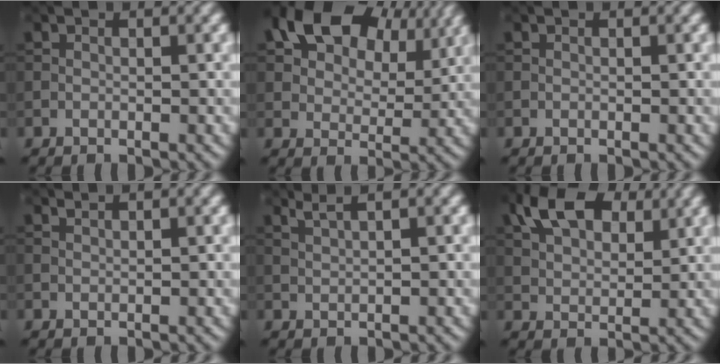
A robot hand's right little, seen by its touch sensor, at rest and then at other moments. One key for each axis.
{"total": 12.5, "fx": 6.8, "fy": 7.4, "fz": 7.4, "tx": -0.131, "ty": 0.022, "tz": 0.107}
{"total": 0.0}
{"total": 0.6, "fx": 0.6, "fy": 0.0, "fz": 0.2, "tx": -0.002, "ty": 0.000, "tz": 0.011}
{"total": 2.3, "fx": 1.6, "fy": 0.6, "fz": 1.5, "tx": -0.023, "ty": 0.005, "tz": 0.021}
{"total": 8.0, "fx": 3.8, "fy": 4.5, "fz": 5.3, "tx": -0.109, "ty": 0.015, "tz": 0.065}